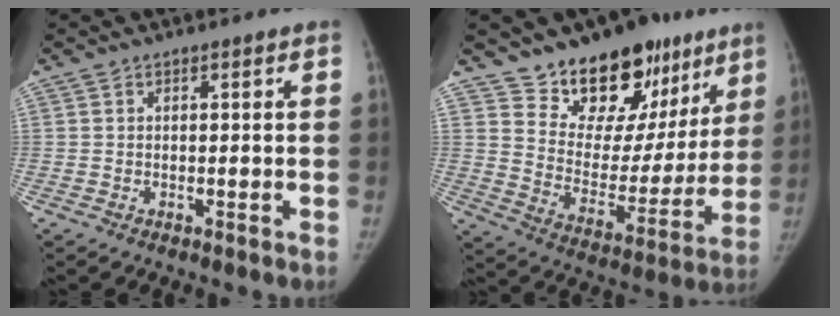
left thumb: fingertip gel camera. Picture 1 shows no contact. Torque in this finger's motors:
{"motor_torque": [0.13, 0.62, 0.56, -0.12, 0.06]}